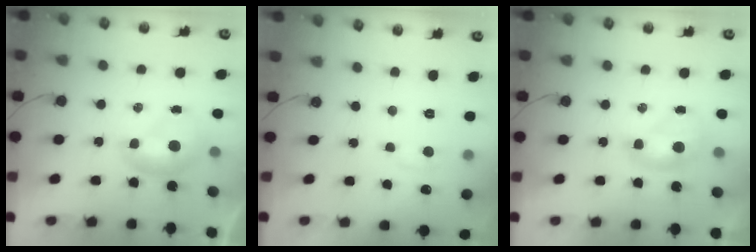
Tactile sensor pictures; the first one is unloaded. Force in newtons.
{"total": 0.9, "press": 0.5, "slide": 0.7}
{"total": 1.6, "press": 1.4, "slide": 0.8}